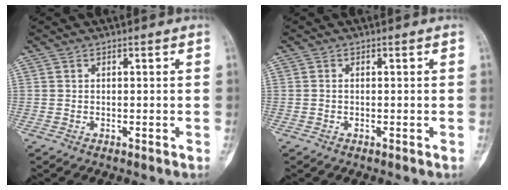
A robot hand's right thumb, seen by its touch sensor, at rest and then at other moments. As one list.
[{"total": 0.0}]